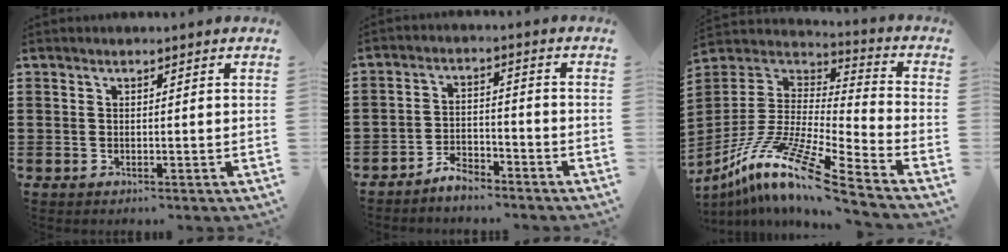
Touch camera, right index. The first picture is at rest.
{"total": 3.8, "force": [-3.6, 0.8, 0.5], "torque": [-0.013, 0.012, -0.074]}
{"total": 13.0, "force": [-9.3, 1.0, 9.0], "torque": [-0.193, 0.002, -0.187]}